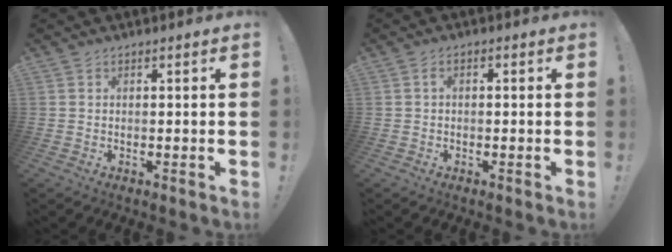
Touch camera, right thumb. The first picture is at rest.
{"total": 1.4, "force": [-0.6, 0.7, 1.0], "torque": [-0.027, 0.008, -0.010]}